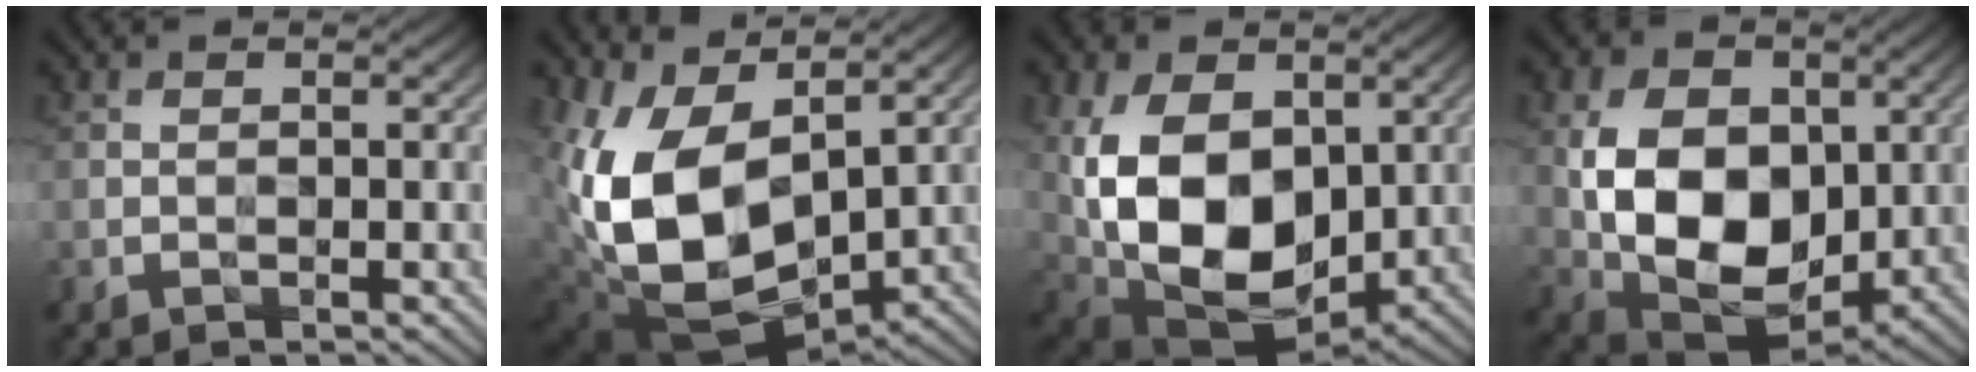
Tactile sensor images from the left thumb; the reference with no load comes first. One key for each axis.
{"total": 13.2, "fx": 1.8, "fy": 8.4, "fz": 10.0, "tx": -0.228, "ty": -0.021, "tz": 0.045}
{"total": 16.1, "fx": 1.3, "fy": 10.6, "fz": 12.0, "tx": -0.258, "ty": -0.020, "tz": 0.031}
{"total": 13.7, "fx": 0.5, "fy": 9.5, "fz": 9.8, "tx": -0.200, "ty": -0.011, "tz": 0.013}